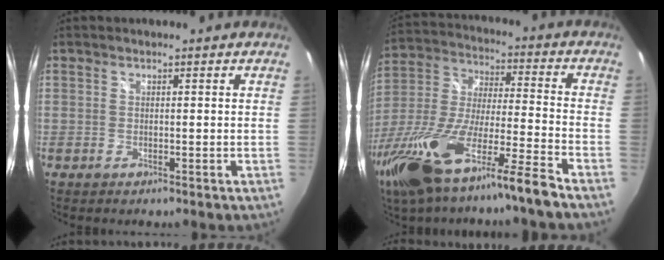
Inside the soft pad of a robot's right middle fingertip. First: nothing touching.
{"total": 21.6, "force": [-14.8, 1.5, 15.7], "torque": [-0.313, -0.047, -0.270]}